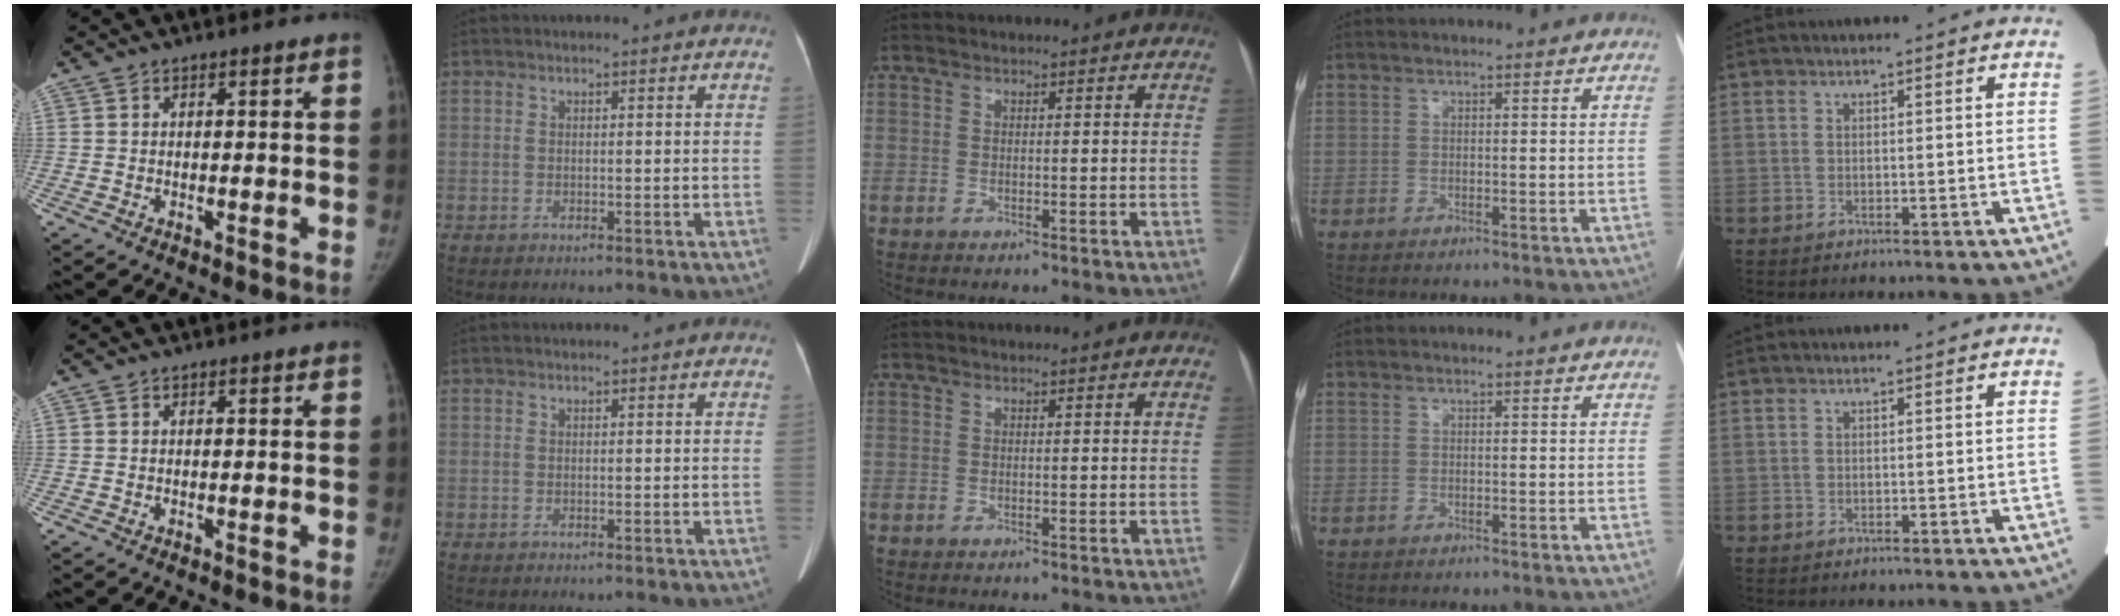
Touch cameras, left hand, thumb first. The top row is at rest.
{}